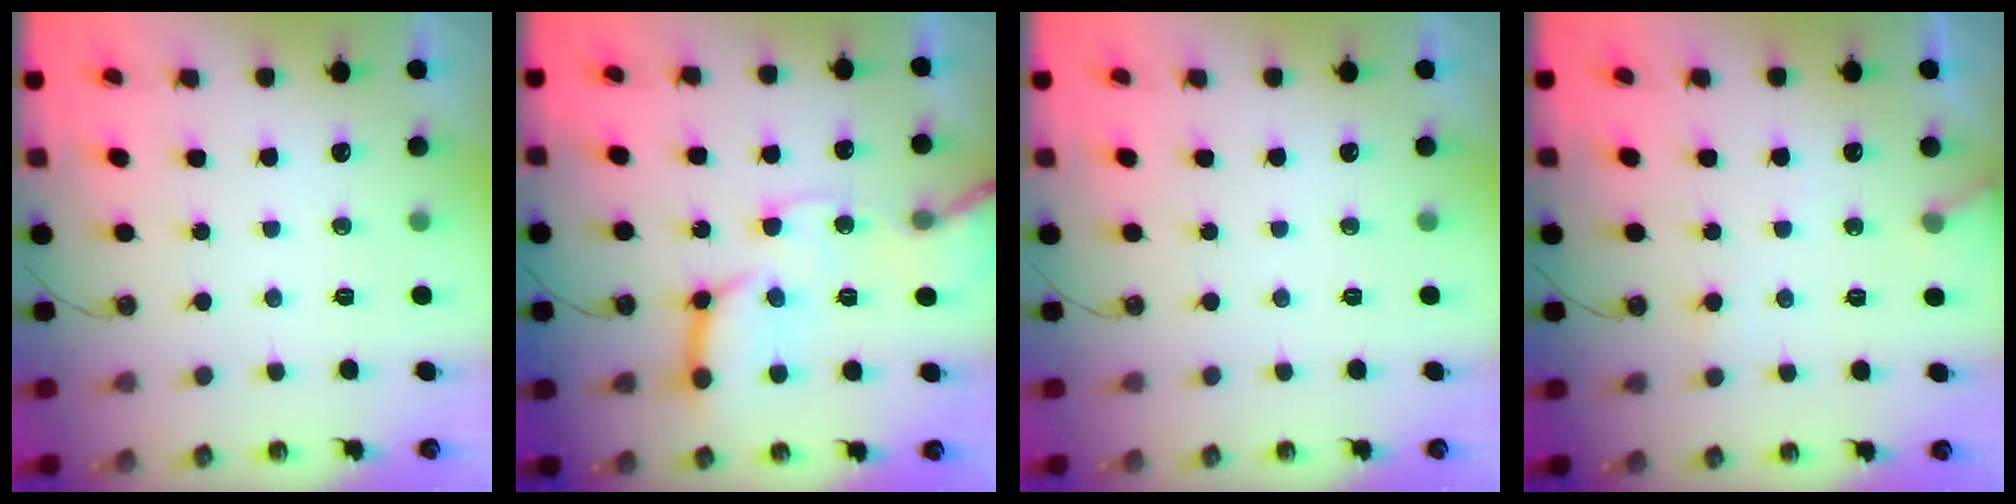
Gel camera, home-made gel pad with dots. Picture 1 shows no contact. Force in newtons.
{"total": 16.6, "press": 16.4, "slide": 2.1}
{"total": 0.0}
{"total": 7.4, "press": 7.3, "slide": 0.4}